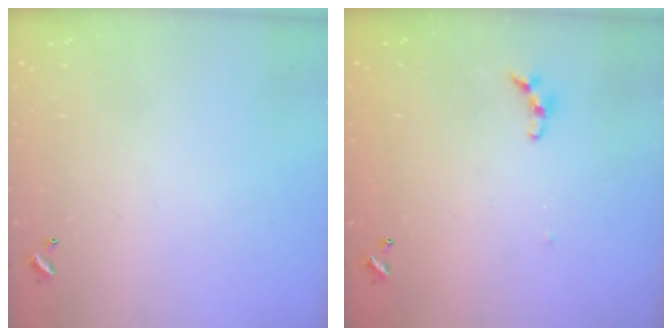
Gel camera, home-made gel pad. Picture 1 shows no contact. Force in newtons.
{"total": 4.6, "press": 4.5, "slide": 0.7}